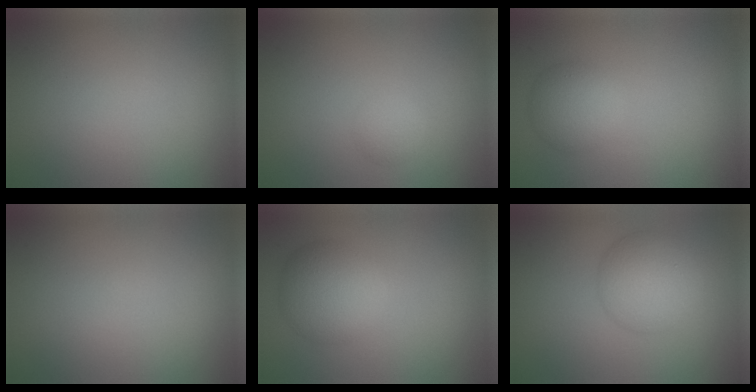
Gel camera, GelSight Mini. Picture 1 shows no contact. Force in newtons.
{"total": 1.4, "press": 1.4, "slide": 0.0}
{"total": 3.2, "press": 3.2, "slide": 0.3}
{"total": 0.0}
{"total": 5.2, "press": 5.2, "slide": 0.2}
{"total": 5.2, "press": 5.2, "slide": 0.2}